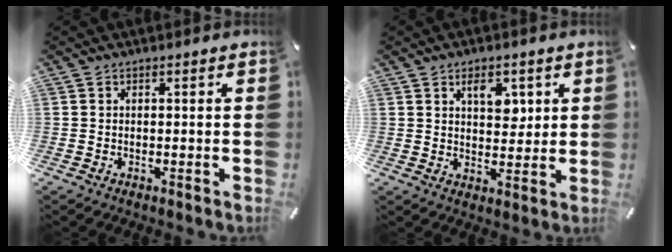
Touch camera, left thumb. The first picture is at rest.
{"total": 6.7, "force": [2.8, 4.1, 4.5], "torque": [-0.050, -0.009, 0.040]}